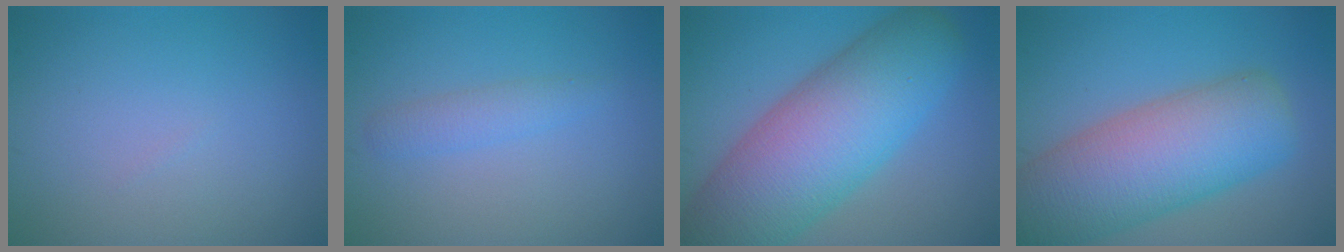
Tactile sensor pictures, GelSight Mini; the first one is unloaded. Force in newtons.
{"total": 1.6, "press": 1.6, "slide": 0.2}
{"total": 12.2, "press": 12.2, "slide": 0.4}
{"total": 10.6, "press": 10.6, "slide": 0.6}